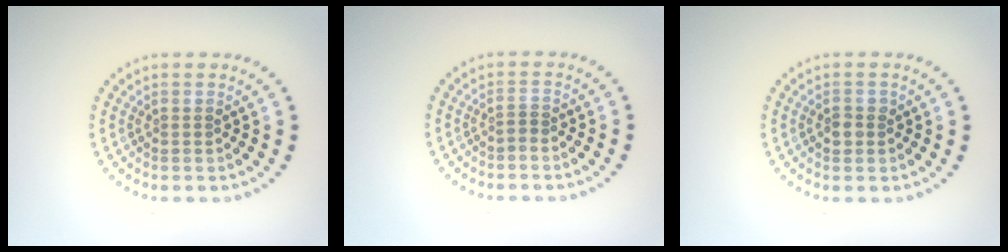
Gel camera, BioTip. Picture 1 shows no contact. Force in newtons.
{"total": 0.6, "press": 0.2, "slide": 0.5}
{"total": 1.3, "press": 1.3, "slide": 0.3}